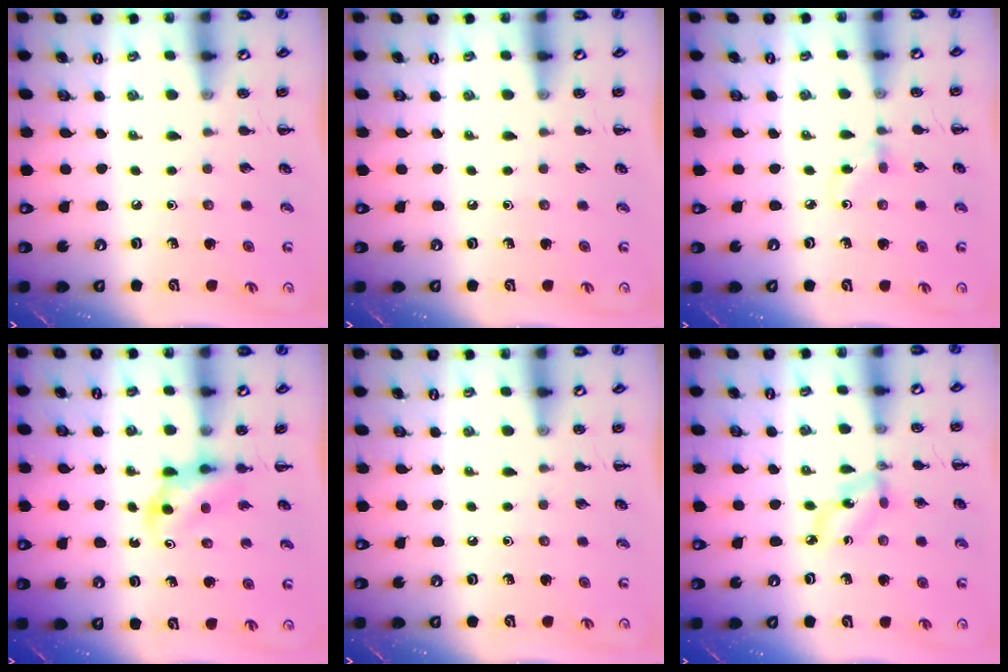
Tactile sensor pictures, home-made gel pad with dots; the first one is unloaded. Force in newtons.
{"total": 0.0}
{"total": 2.7, "press": 2.4, "slide": 1.1}
{"total": 4.0, "press": 3.8, "slide": 1.2}
{"total": 0.0}
{"total": 5.0, "press": 4.9, "slide": 1.2}